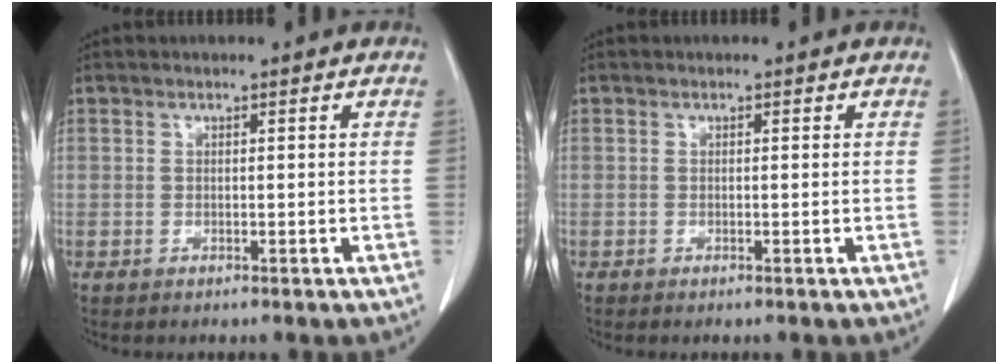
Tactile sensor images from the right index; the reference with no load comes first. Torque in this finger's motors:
{"motor_torque": [0.00, 0.02, -0.02, 0.01]}